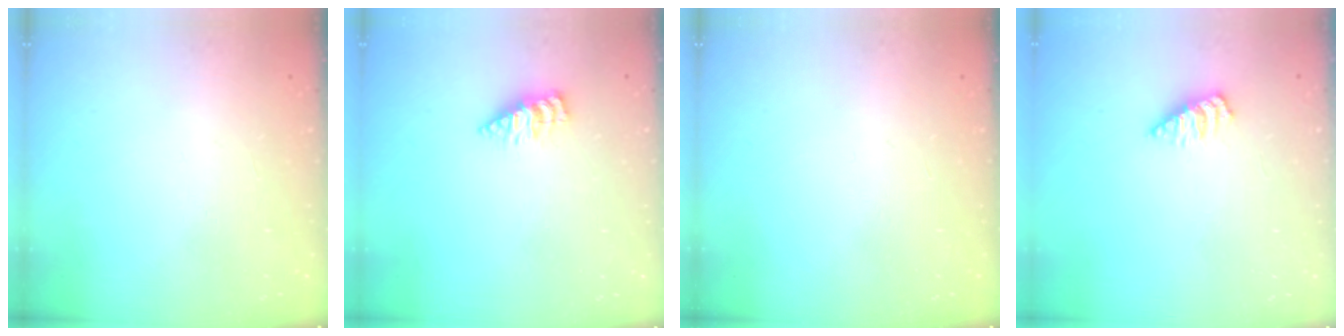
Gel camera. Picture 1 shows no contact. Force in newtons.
{"total": 2.9, "press": 2.8, "slide": 0.4}
{"total": 0.0}
{"total": 2.5, "press": 2.5, "slide": 0.3}